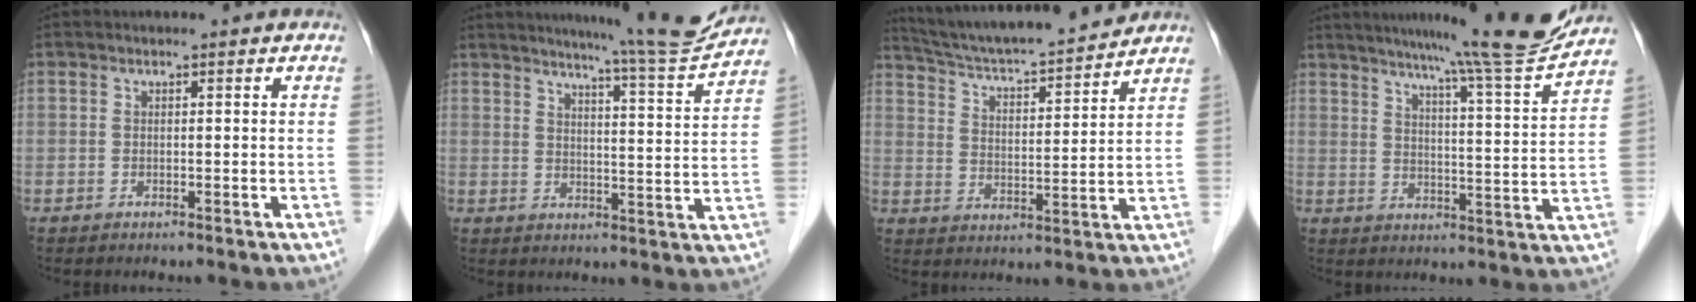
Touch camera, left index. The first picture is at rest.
{"total": 11.9, "force": [11.1, -1.4, 4.1], "torque": [-0.064, -0.030, 0.144]}
{"total": 16.2, "force": [15.0, 0.6, 6.1], "torque": [-0.110, 0.009, 0.238]}
{"total": 15.2, "force": [13.5, -2.0, 6.6], "torque": [-0.103, -0.035, 0.181]}